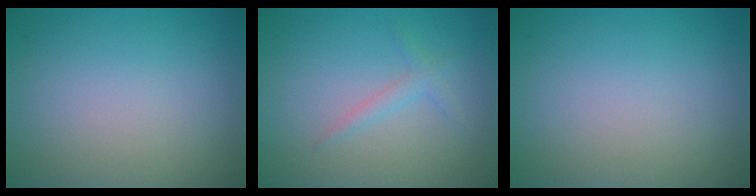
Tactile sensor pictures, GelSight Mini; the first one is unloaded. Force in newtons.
{"total": 1.3, "press": 1.3, "slide": 0.1}
{"total": 0.0}